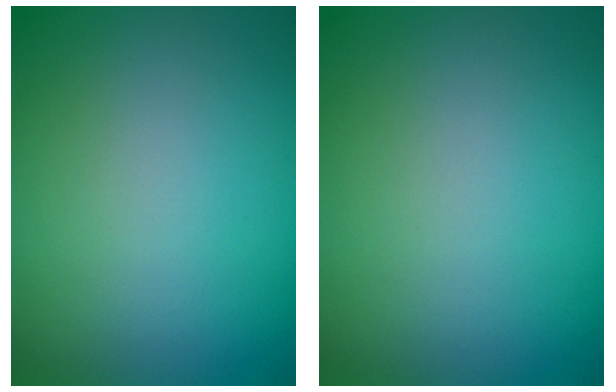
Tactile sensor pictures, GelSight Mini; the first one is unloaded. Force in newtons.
{"total": 0.0}